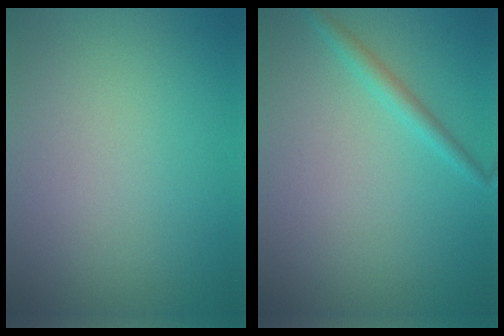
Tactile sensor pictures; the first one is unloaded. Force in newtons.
{"total": 1.5, "press": 1.5, "slide": 0.1}